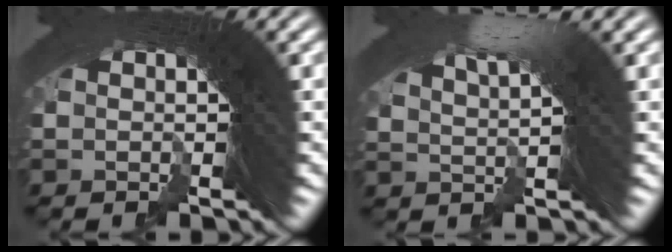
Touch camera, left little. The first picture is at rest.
{"total": 3.6, "force": [2.4, -0.1, 2.8], "torque": [-0.035, 0.011, 0.041]}